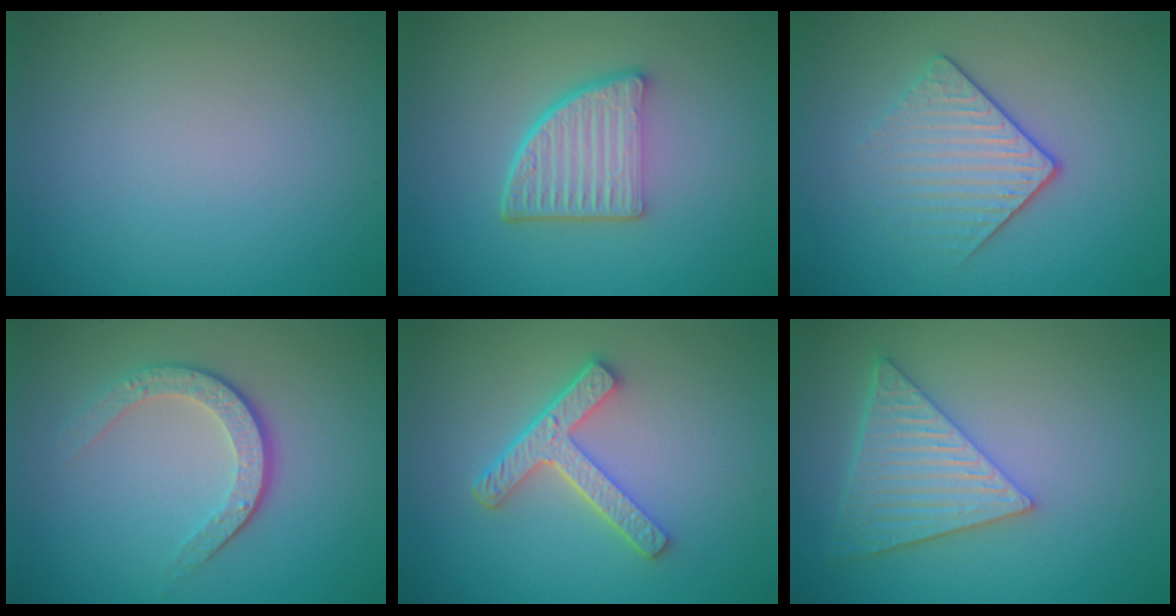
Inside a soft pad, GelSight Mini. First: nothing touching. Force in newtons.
{"total": 5.3, "press": 3.8, "slide": 3.7}
{"total": 3.7, "press": 2.8, "slide": 2.4}
{"total": 3.6, "press": 2.5, "slide": 2.6}
{"total": 4.3, "press": 3.3, "slide": 2.8}
{"total": 6.0, "press": 4.9, "slide": 3.4}